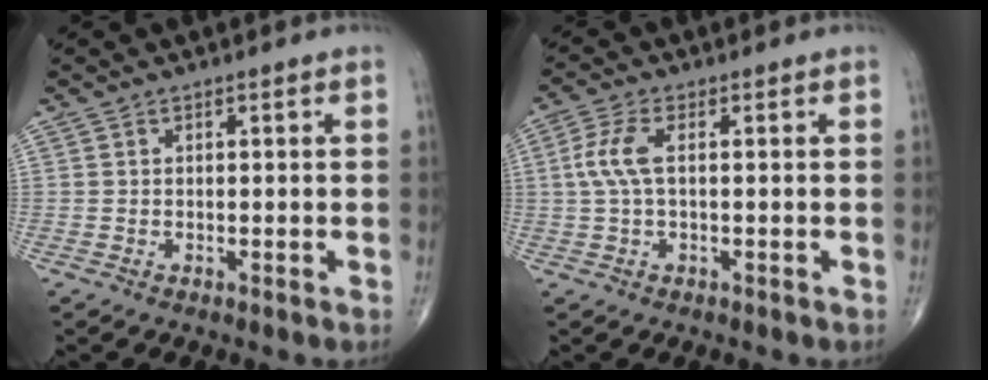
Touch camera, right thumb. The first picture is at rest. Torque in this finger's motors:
{"motor_torque": [-0.39, 0.39, 0.97, 0.17, 0.07]}